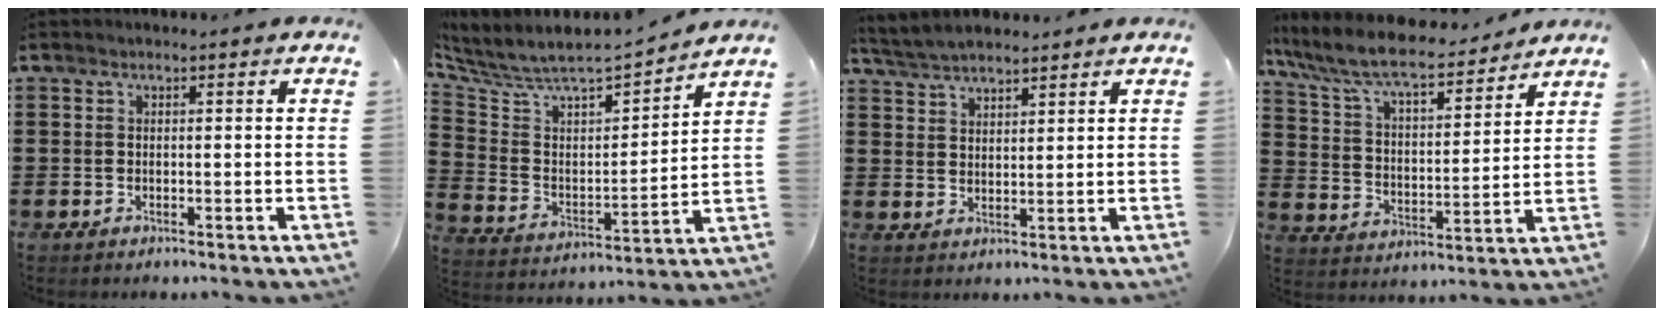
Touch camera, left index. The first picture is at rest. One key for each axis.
{"total": 5.6, "fx": 5.2, "fy": 1.4, "fz": 1.7, "tx": -0.064, "ty": -0.049, "tz": 0.083}
{"total": 3.9, "fx": 3.8, "fy": 0.8, "fz": 0.7, "tx": -0.028, "ty": -0.006, "tz": 0.070}
{"total": 9.1, "fx": 7.9, "fy": 1.4, "fz": 4.4, "tx": -0.115, "ty": -0.044, "tz": 0.133}